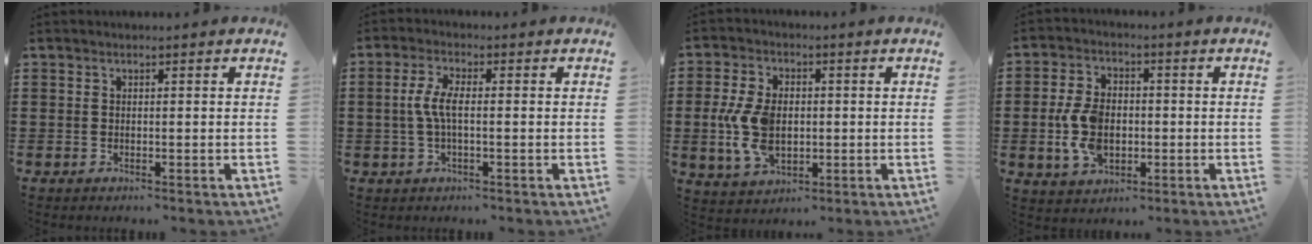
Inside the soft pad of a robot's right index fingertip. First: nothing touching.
{"total": 4.7, "force": [-0.2, 1.5, 4.4], "torque": [-0.110, -0.006, -0.016]}
{"total": 8.9, "force": [-0.5, 5.7, 6.9], "torque": [-0.169, 0.004, -0.015]}
{"total": 7.8, "force": [-1.0, 5.1, 5.8], "torque": [-0.141, 0.004, -0.023]}